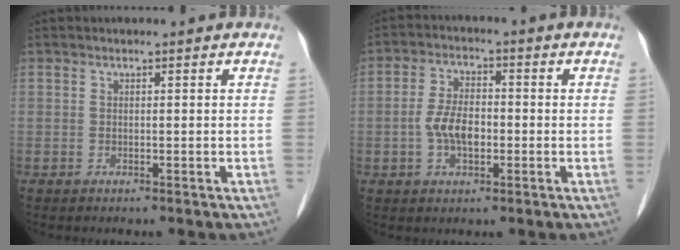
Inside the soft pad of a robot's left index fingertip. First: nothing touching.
{"total": 5.8, "force": [-1.1, 3.0, 4.9], "torque": [-0.105, 0.009, -0.023]}